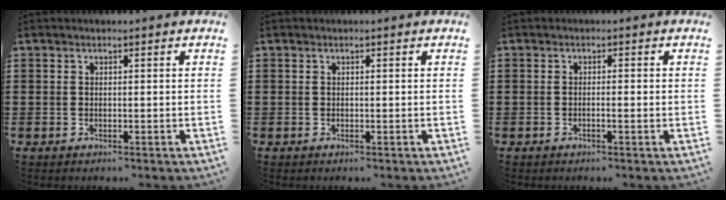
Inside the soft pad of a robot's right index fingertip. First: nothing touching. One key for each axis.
{"total": 0.0}
{"total": 1.2, "fx": -0.5, "fy": -0.1, "fz": 1.1, "tx": -0.019, "ty": -0.004, "tz": -0.009}